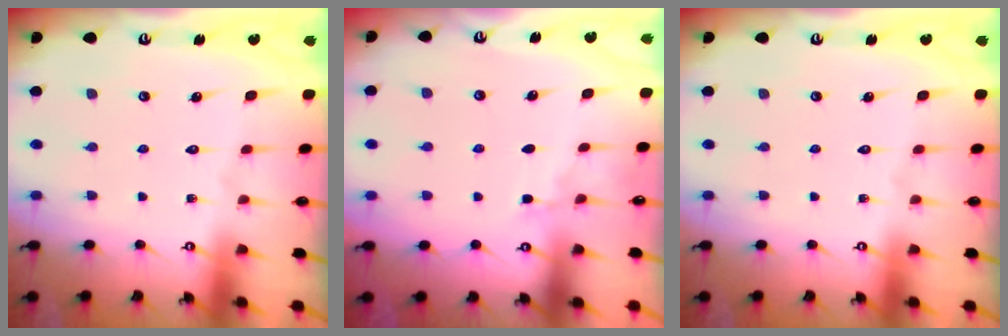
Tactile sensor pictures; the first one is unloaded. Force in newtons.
{"total": 2.8, "press": 2.8, "slide": 0.4}
{"total": 0.0}